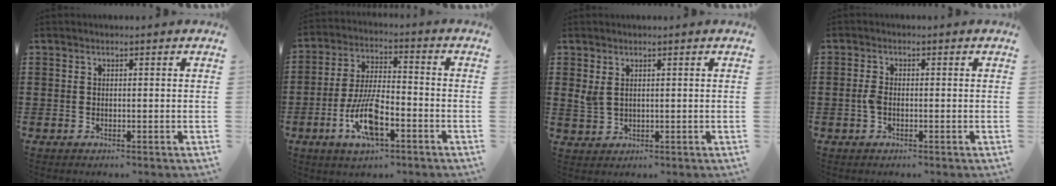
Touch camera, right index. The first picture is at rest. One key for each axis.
{"total": 10.0, "fx": -4.1, "fy": 3.6, "fz": 8.4, "tx": -0.178, "ty": -0.001, "tz": -0.077}
{"total": 2.2, "fx": 1.1, "fy": 1.1, "fz": 1.5, "tx": -0.040, "ty": 0.001, "tz": 0.019}
{"total": 1.8, "fx": -0.4, "fy": 1.0, "fz": 1.5, "tx": -0.037, "ty": -0.001, "tz": -0.011}